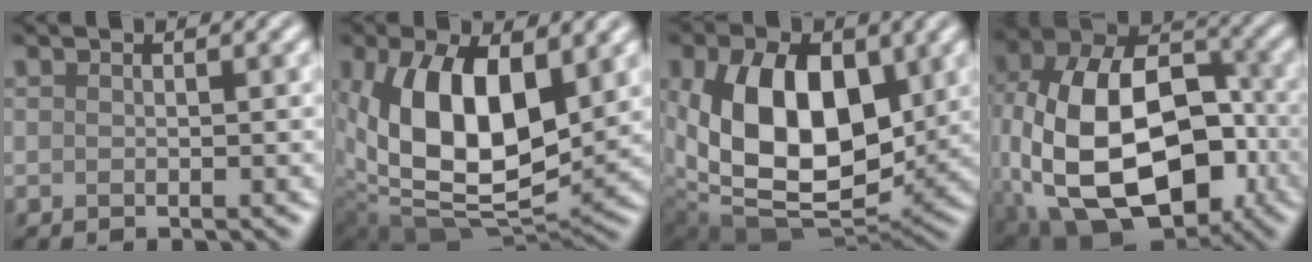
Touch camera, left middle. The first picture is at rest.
{"total": 11.9, "force": [2.3, 6.6, 9.7], "torque": [-0.180, -0.015, 0.044]}
{"total": 12.1, "force": [1.7, 7.7, 9.2], "torque": [-0.165, -0.020, 0.039]}
{"total": 18.0, "force": [-3.3, 11.6, 13.3], "torque": [-0.237, -0.016, -0.037]}